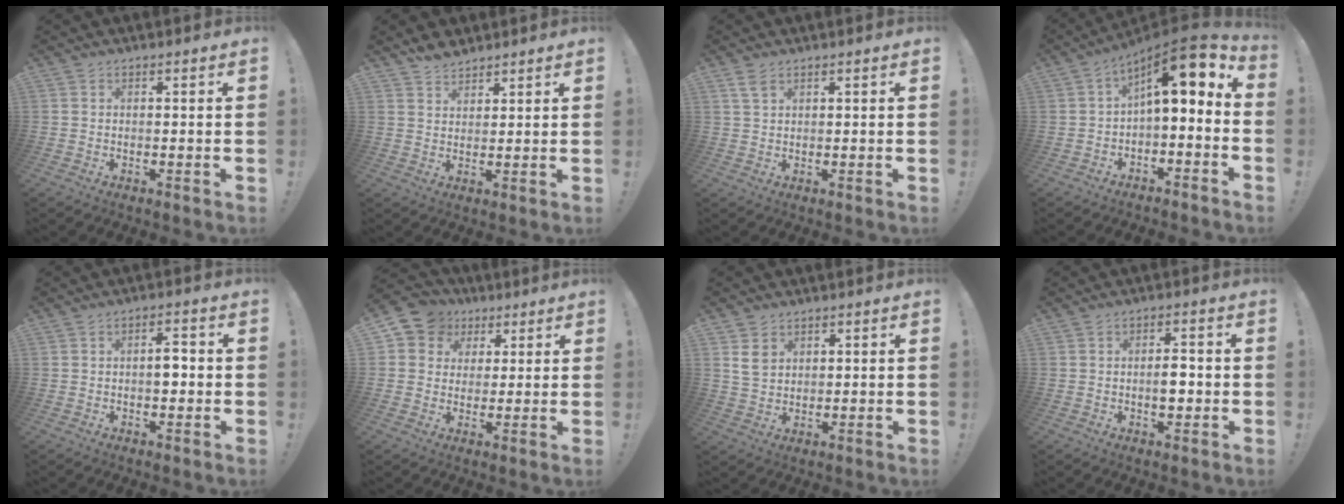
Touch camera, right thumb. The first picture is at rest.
{"total": 4.6, "force": [4.1, 2.0, 0.8], "torque": [-0.016, -0.022, 0.078]}
{"total": 3.1, "force": [1.8, 1.5, 2.0], "torque": [-0.034, -0.004, 0.033]}
{"total": 12.4, "force": [4.2, 3.9, 10.9], "torque": [-0.158, -0.033, 0.071]}
{"total": 4.2, "force": [-0.1, 2.9, 3.0], "torque": [-0.043, 0.007, -0.005]}
{"total": 8.2, "force": [3.0, 7.4, 1.8], "torque": [-0.032, -0.010, 0.062]}
{"total": 5.5, "force": [3.1, 4.1, 2.0], "torque": [-0.027, -0.008, 0.059]}
{"total": 4.7, "force": [-0.6, 3.1, 3.4], "torque": [-0.038, 0.003, -0.015]}